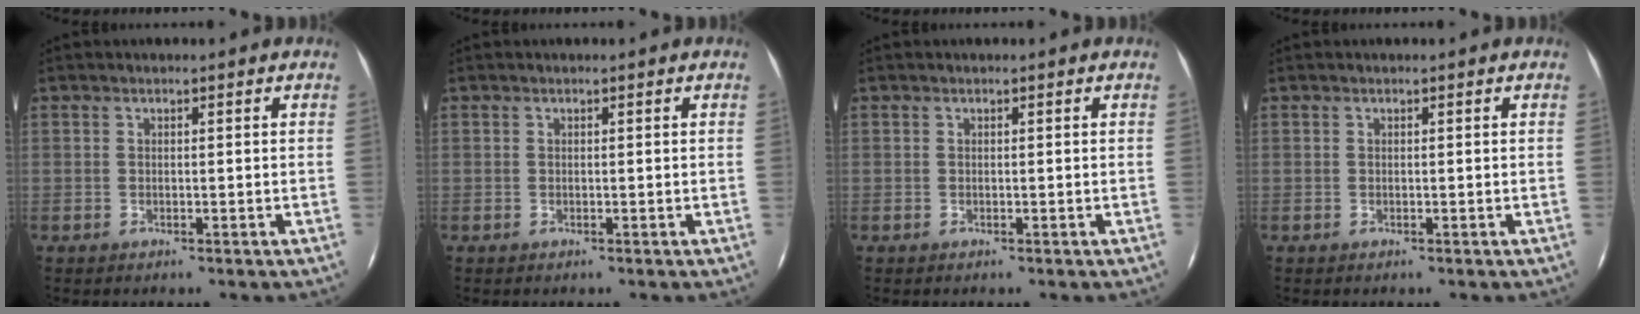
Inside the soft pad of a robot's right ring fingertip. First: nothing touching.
{"total": 0.0}
{"total": 0.0}
{"total": 0.0}